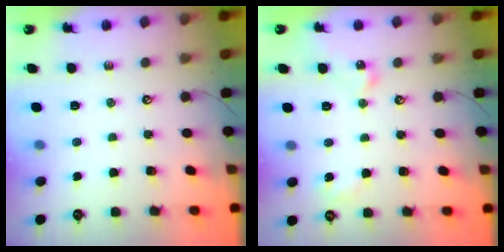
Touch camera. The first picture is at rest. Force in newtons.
{"total": 9.1, "press": 9.1, "slide": 0.7}